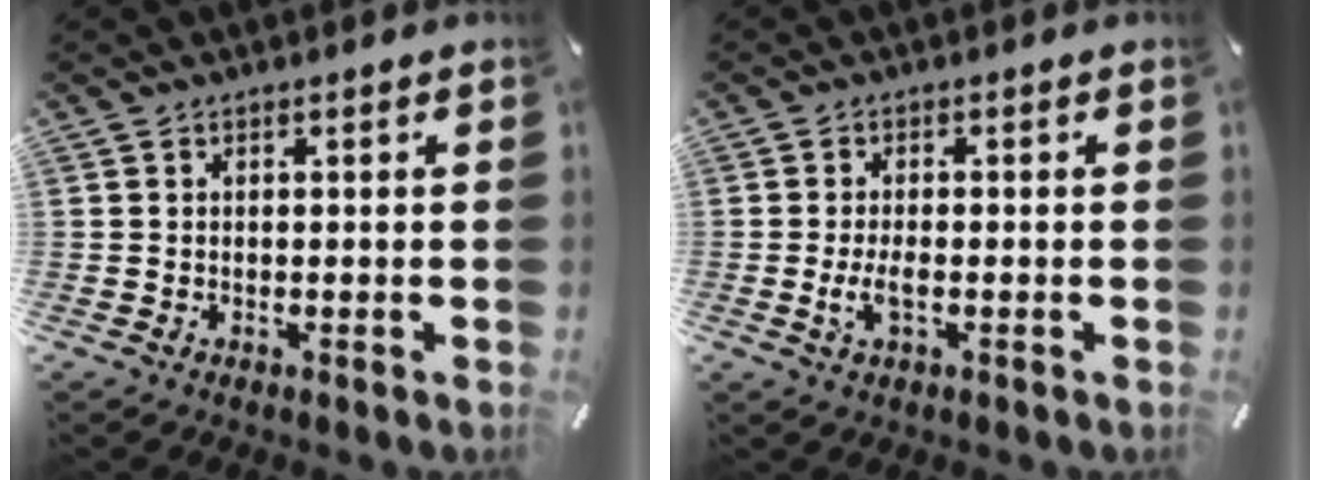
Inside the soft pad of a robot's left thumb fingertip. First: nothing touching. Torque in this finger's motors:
{"motor_torque": [0.45, 1.12, 0.37, -0.04, 0.00]}